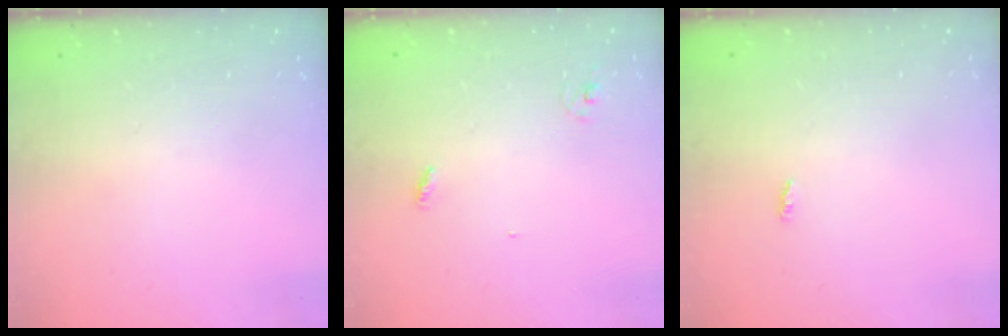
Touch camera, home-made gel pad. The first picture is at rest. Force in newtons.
{"total": 2.8, "press": 2.8, "slide": 0.3}
{"total": 1.8, "press": 1.8, "slide": 0.2}